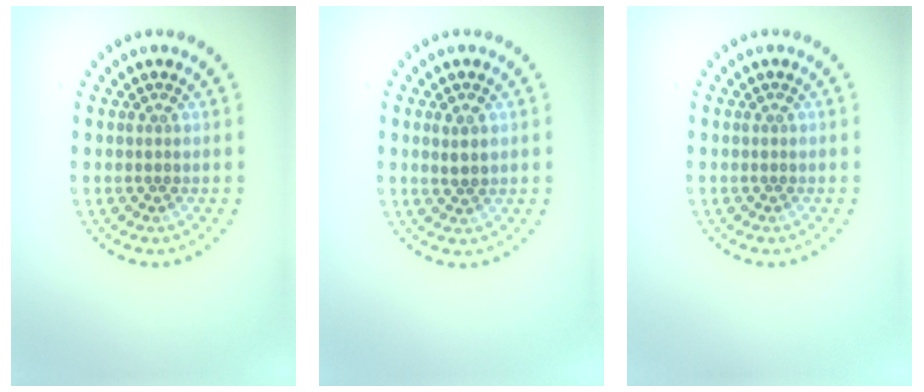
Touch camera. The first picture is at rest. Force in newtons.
{"total": 1.0, "press": 0.9, "slide": 0.3}
{"total": 0.0}